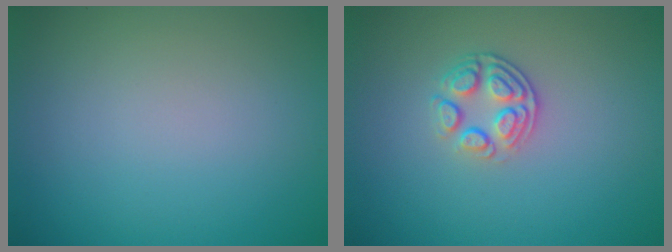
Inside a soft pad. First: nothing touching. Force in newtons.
{"total": 2.7, "press": 2.3, "slide": 1.4}